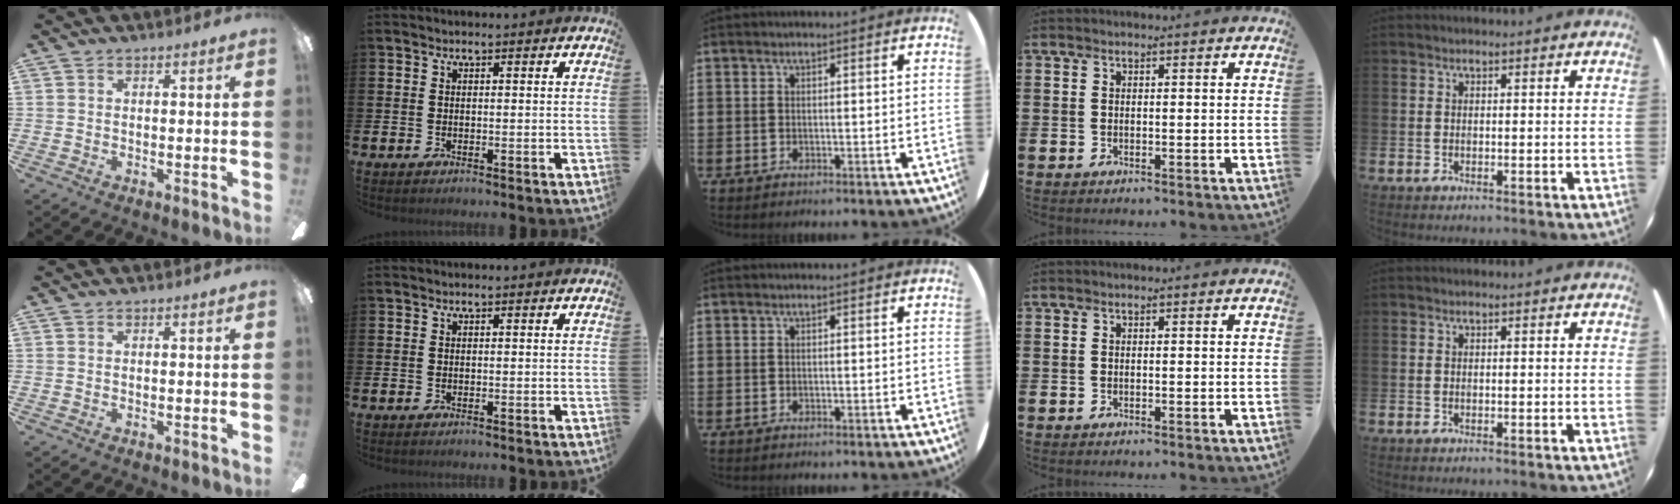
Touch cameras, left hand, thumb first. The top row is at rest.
{}